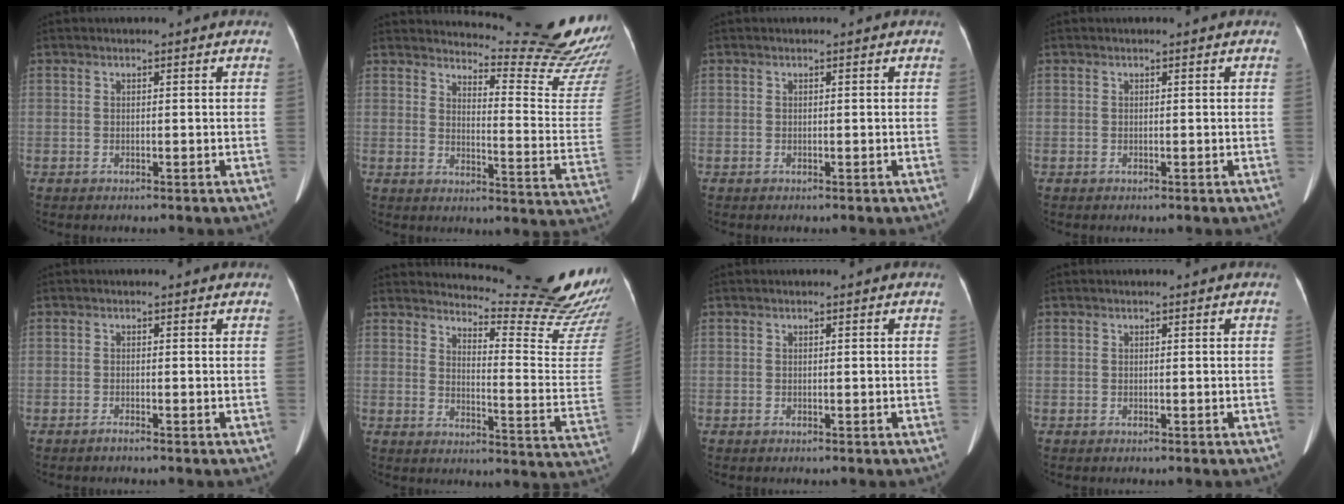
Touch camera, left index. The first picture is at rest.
{"total": 19.3, "force": [18.7, -0.9, 4.9], "torque": [-0.075, -0.173, 0.209]}
{"total": 0.0}
{"total": 0.0}
{"total": 0.7, "force": [0.0, 0.2, 0.7], "torque": [-0.013, 0.004, -0.007]}
{"total": 21.9, "force": [21.0, -0.4, 6.2], "torque": [-0.095, -0.172, 0.238]}
{"total": 0.0}
{"total": 0.0}